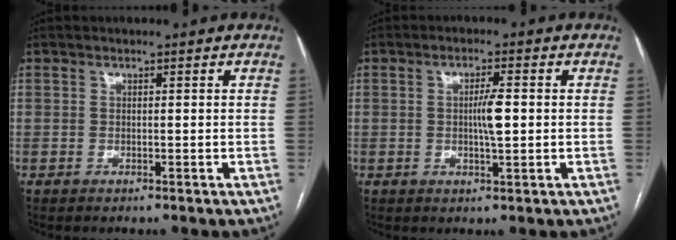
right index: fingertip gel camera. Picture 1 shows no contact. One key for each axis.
{"total": 3.9, "fx": 0.0, "fy": 0.5, "fz": 3.9, "tx": -0.067, "ty": -0.001, "tz": 0.001}